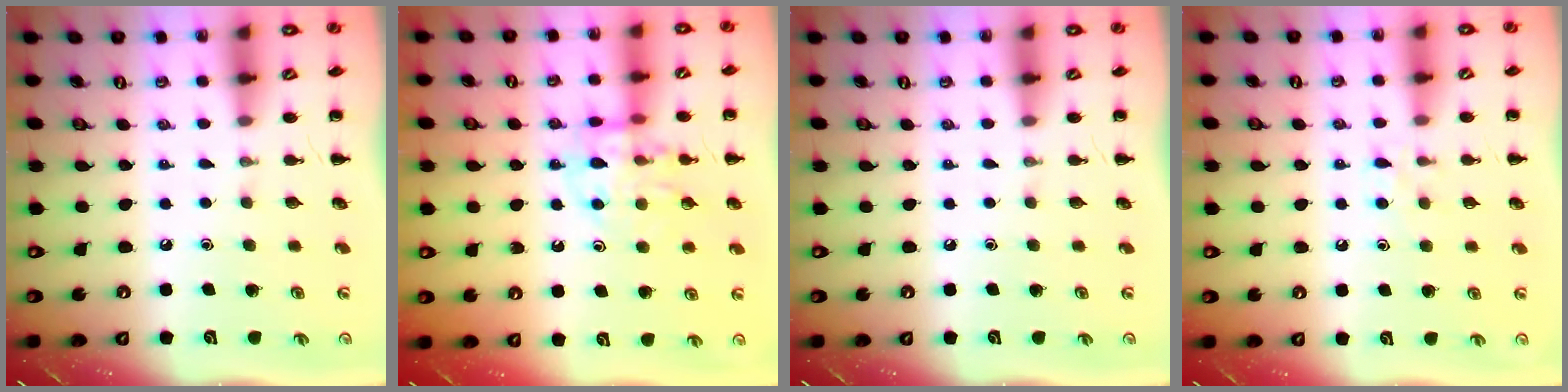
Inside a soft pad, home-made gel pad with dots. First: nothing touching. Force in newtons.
{"total": 11.7, "press": 11.6, "slide": 1.2}
{"total": 0.0}
{"total": 5.9, "press": 5.5, "slide": 2.0}